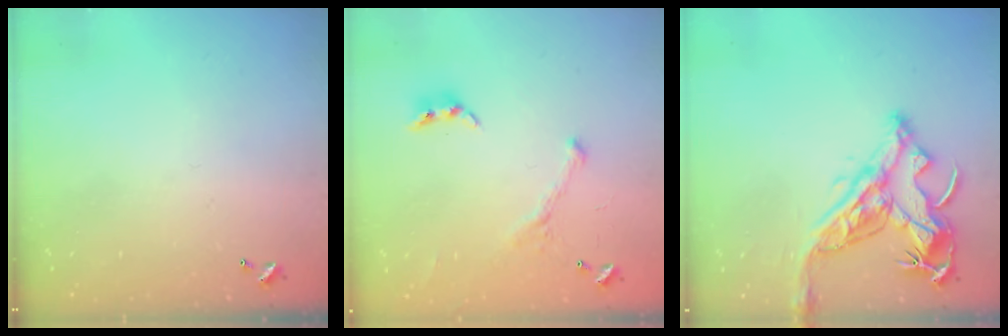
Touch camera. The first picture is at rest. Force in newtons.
{"total": 2.0, "press": 2.0, "slide": 0.4}
{"total": 16.2, "press": 16.1, "slide": 2.1}